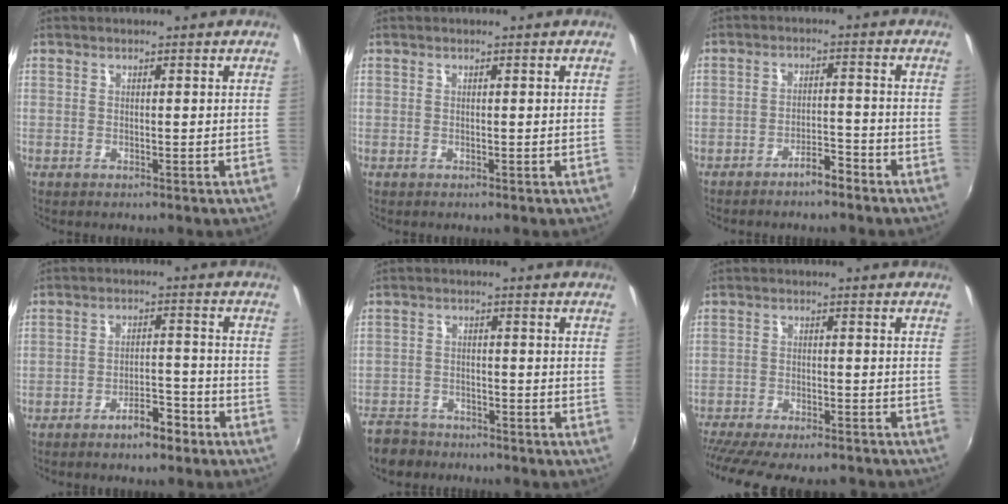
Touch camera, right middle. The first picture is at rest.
{"total": 0.0}
{"total": 3.7, "force": [-3.1, 0.6, 1.8], "torque": [-0.042, 0.007, -0.048]}
{"total": 5.5, "force": [-4.0, 1.7, 3.2], "torque": [-0.060, 0.009, -0.055]}
{"total": 7.8, "force": [-6.4, 3.9, 1.9], "torque": [-0.068, -0.002, -0.109]}
{"total": 16.7, "force": [-14.2, 3.7, 8.0], "torque": [-0.166, -0.041, -0.213]}